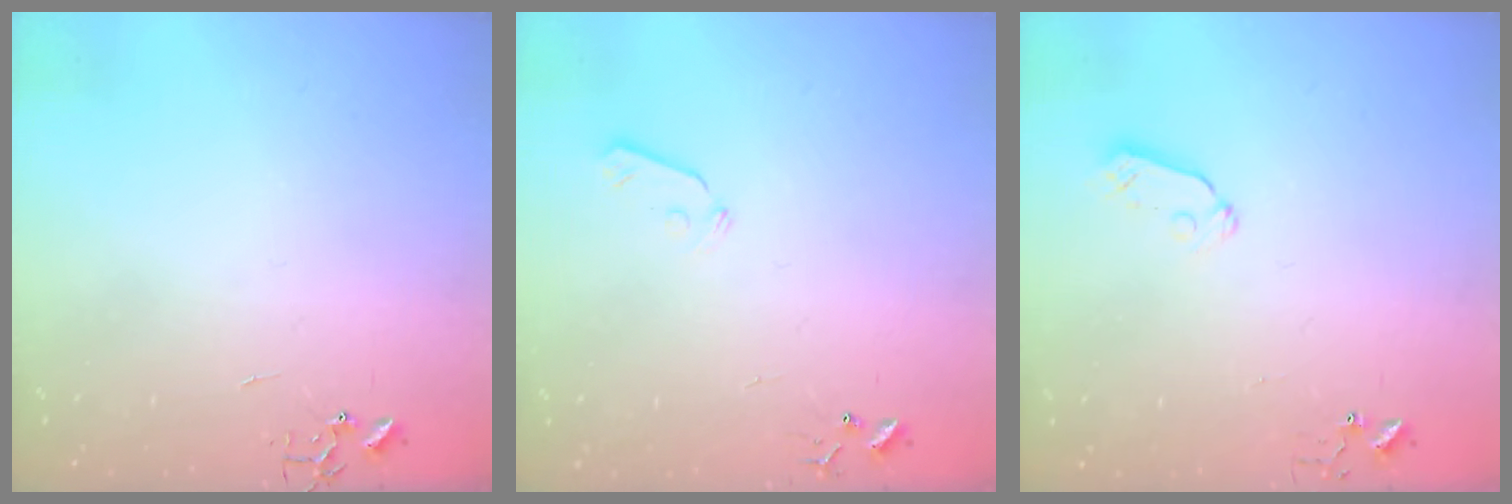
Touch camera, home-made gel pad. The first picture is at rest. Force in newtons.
{"total": 5.8, "press": 5.8, "slide": 0.5}
{"total": 3.7, "press": 3.6, "slide": 0.5}